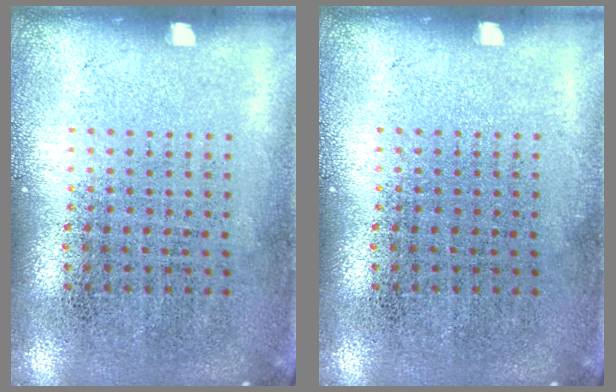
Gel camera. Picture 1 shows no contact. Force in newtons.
{"total": 0.0}